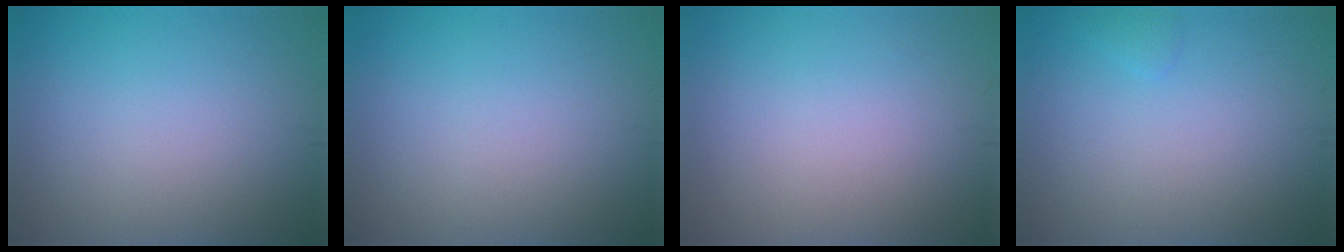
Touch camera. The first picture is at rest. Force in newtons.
{"total": 0.0}
{"total": 0.0}
{"total": 0.6, "press": 0.6, "slide": 0.0}